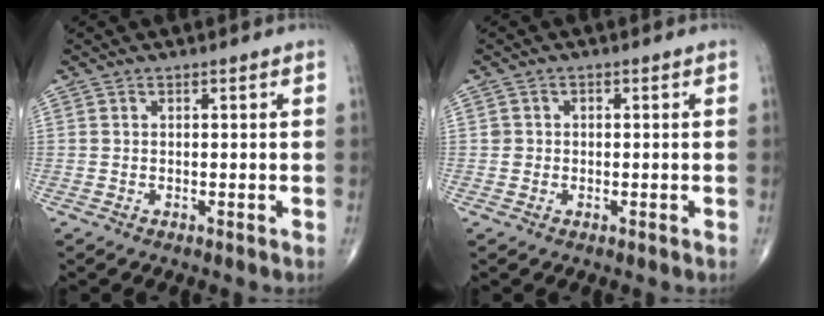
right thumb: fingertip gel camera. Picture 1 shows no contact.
{"total": 1.2, "force": [-0.1, 1.2, 0.1], "torque": [0.005, 0.004, -0.002]}